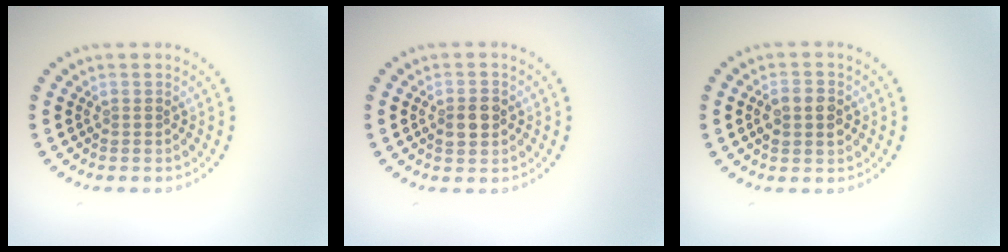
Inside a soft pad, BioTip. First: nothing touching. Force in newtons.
{"total": 2.7, "press": 2.7, "slide": 0.2}
{"total": 2.8, "press": 2.8, "slide": 0.1}